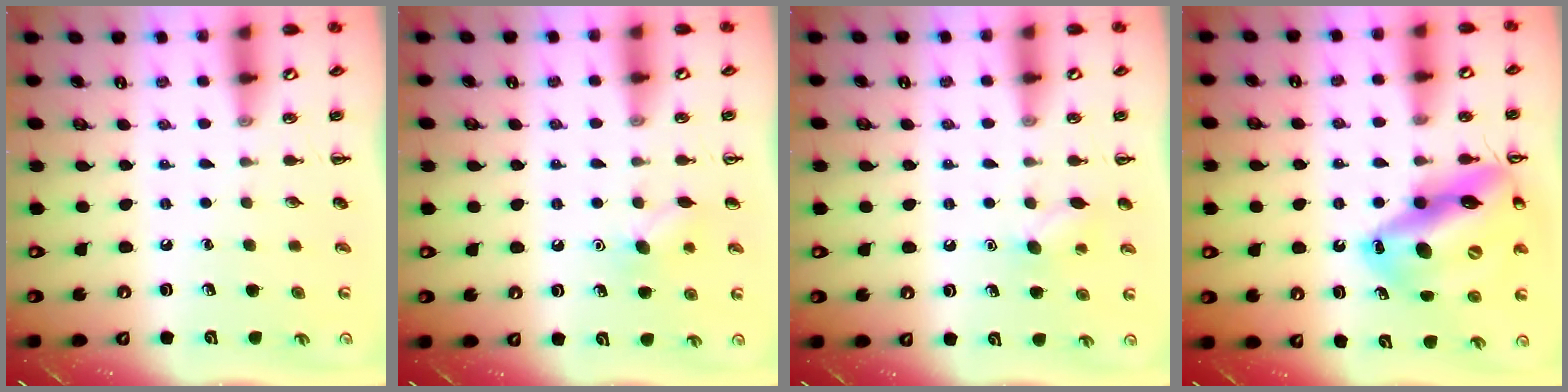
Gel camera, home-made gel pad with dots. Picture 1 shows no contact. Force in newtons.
{"total": 6.5, "press": 6.3, "slide": 1.7}
{"total": 7.2, "press": 7.0, "slide": 1.9}
{"total": 20.8, "press": 19.9, "slide": 5.8}